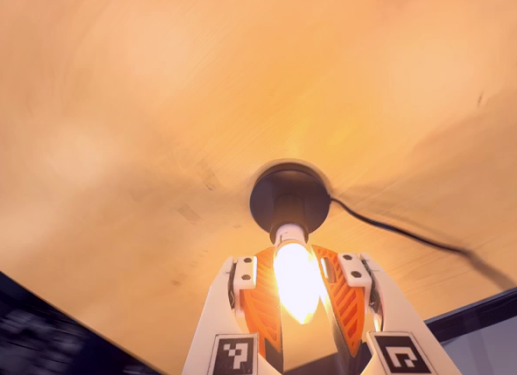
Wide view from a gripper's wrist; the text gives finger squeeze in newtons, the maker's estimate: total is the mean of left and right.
{"total": 14.3, "left": 14.5, "right": 14.1}